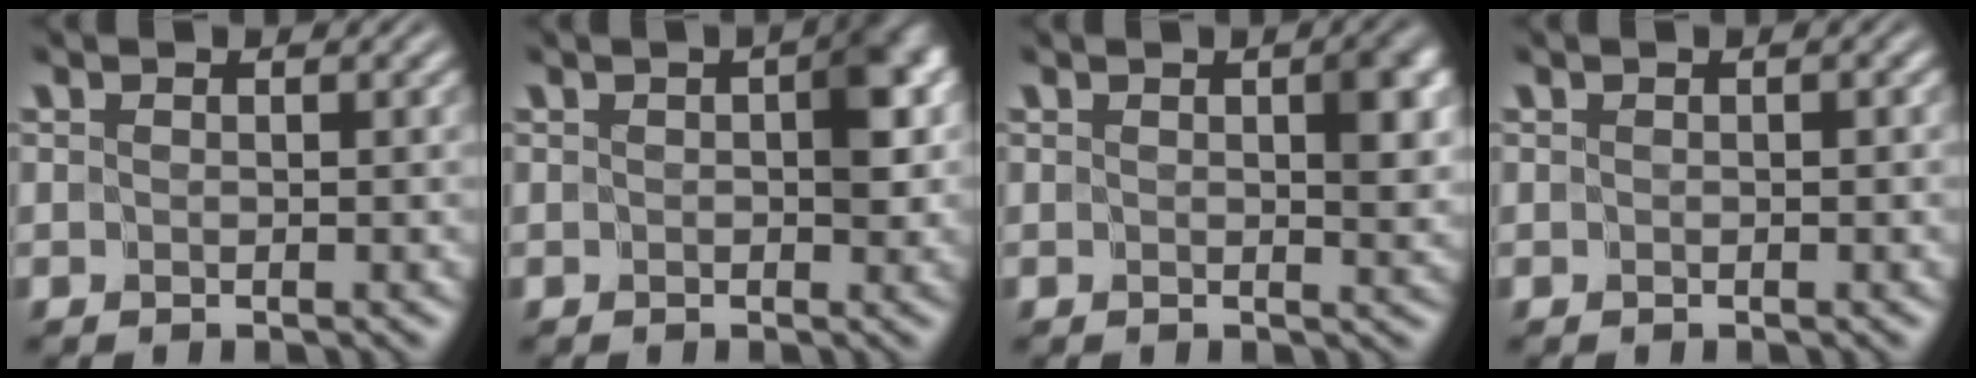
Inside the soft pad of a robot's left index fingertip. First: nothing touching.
{"total": 3.8, "force": [0.3, 2.1, 3.1], "torque": [-0.034, 0.003, -0.001]}
{"total": 3.0, "force": [0.5, 1.4, 2.6], "torque": [-0.031, -0.002, 0.008]}
{"total": 0.0}